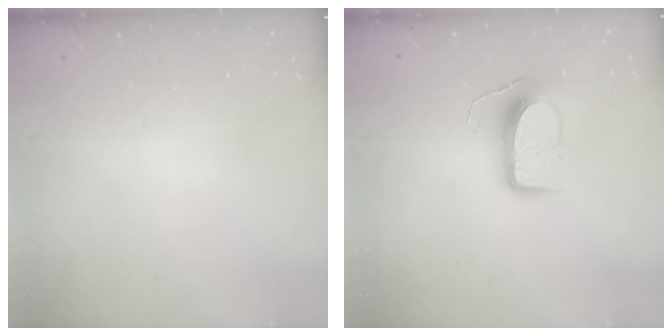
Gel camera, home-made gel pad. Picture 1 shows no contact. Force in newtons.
{"total": 10.7, "press": 10.7, "slide": 0.4}